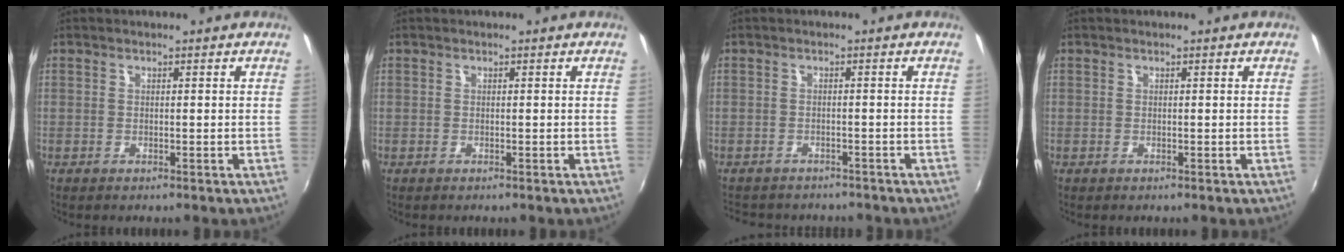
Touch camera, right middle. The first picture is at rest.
{"total": 0.0}
{"total": 6.7, "force": [-5.9, 2.5, 2.0], "torque": [-0.051, -0.015, -0.086]}
{"total": 0.0}